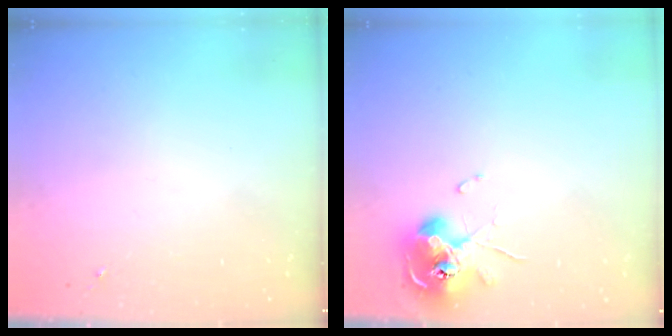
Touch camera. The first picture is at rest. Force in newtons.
{"total": 10.0, "press": 9.9, "slide": 1.1}